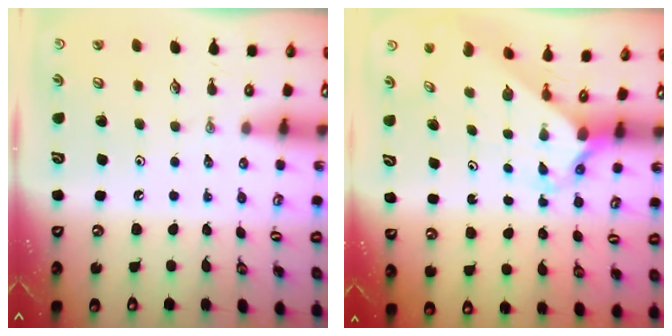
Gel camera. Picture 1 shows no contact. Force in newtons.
{"total": 2.1, "press": 2.1, "slide": 0.1}